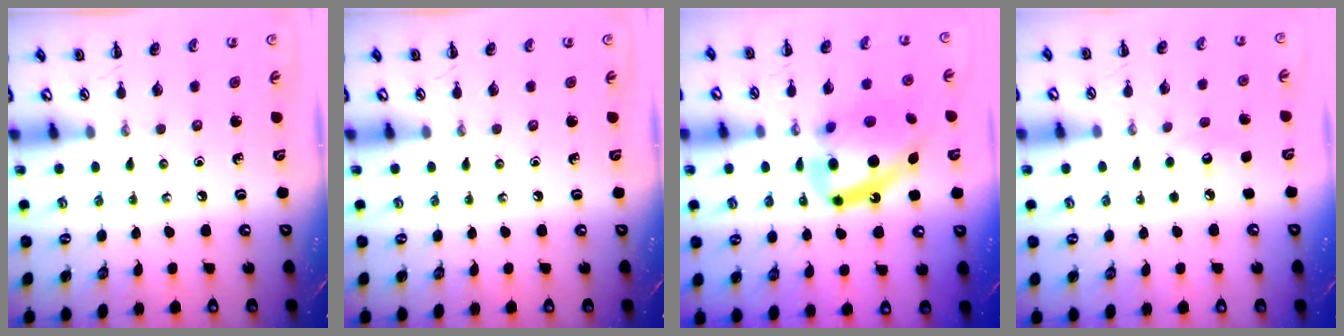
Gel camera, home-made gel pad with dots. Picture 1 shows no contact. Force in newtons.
{"total": 0.0}
{"total": 16.5, "press": 16.0, "slide": 4.0}
{"total": 6.7, "press": 6.4, "slide": 1.7}